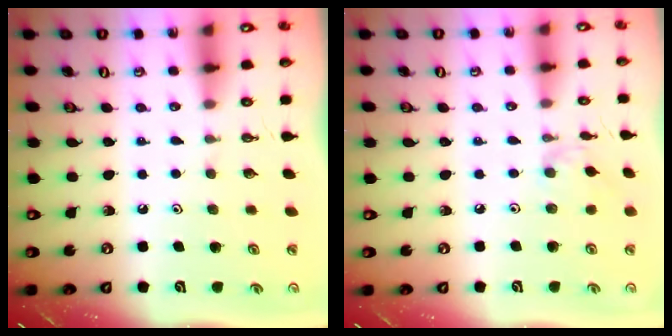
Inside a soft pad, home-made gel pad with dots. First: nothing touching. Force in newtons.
{"total": 2.8, "press": 2.7, "slide": 0.6}